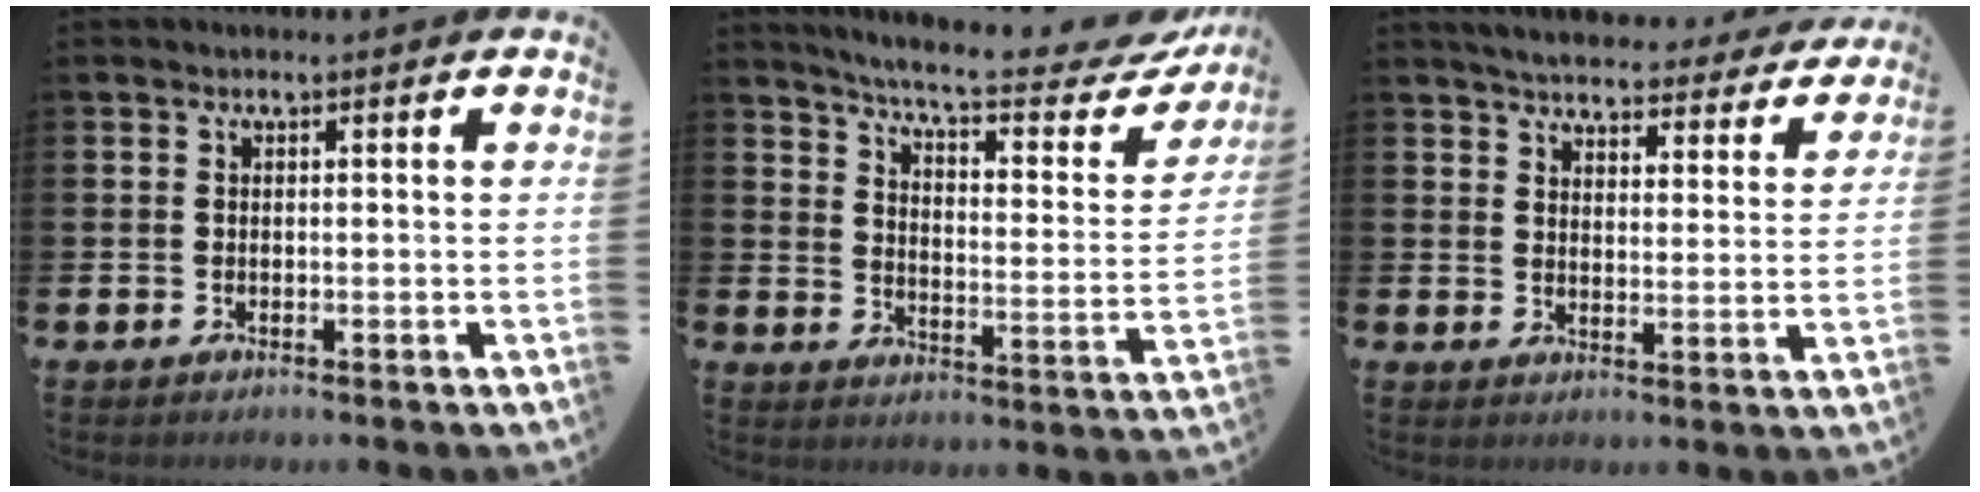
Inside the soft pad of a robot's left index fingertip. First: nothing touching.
{"total": 8.0, "force": [7.0, 0.6, 3.9], "torque": [-0.092, -0.050, 0.111]}
{"total": 4.8, "force": [4.6, 0.6, 0.9], "torque": [-0.036, -0.033, 0.078]}